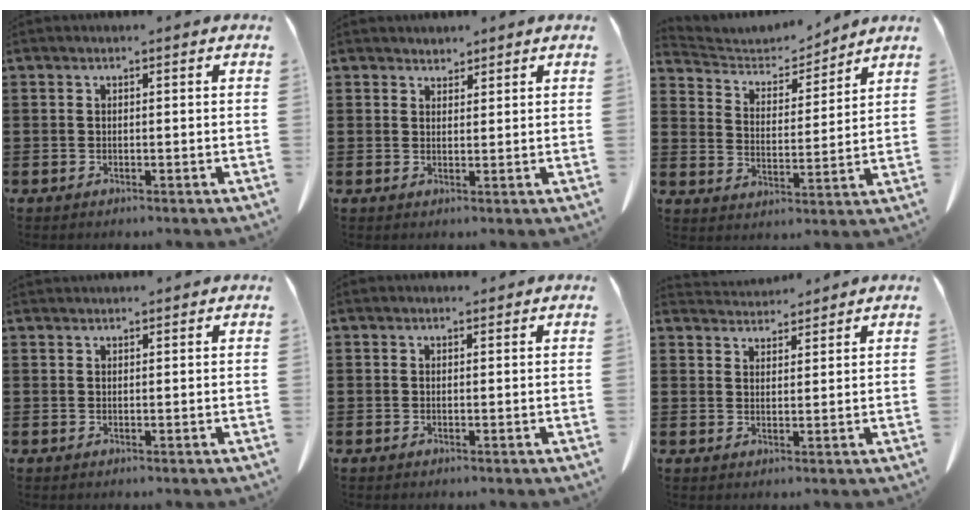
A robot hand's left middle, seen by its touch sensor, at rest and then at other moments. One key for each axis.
{"total": 1.8, "fx": 1.7, "fy": 0.5, "fz": -0.1, "tx": -0.003, "ty": 0.001, "tz": 0.034}
{"total": 4.8, "fx": 4.6, "fy": 1.3, "fz": 0.4, "tx": -0.034, "ty": -0.033, "tz": 0.077}
{"total": 1.2, "fx": 1.1, "fy": 0.1, "fz": 0.1, "tx": -0.004, "ty": 0.001, "tz": 0.022}
{"total": 0.7, "fx": 0.7, "fy": 0.2, "fz": 0.1, "tx": -0.004, "ty": 0.002, "tz": 0.013}
{"total": 3.6, "fx": 3.5, "fy": 0.5, "fz": 0.2, "tx": -0.014, "ty": -0.012, "tz": 0.066}